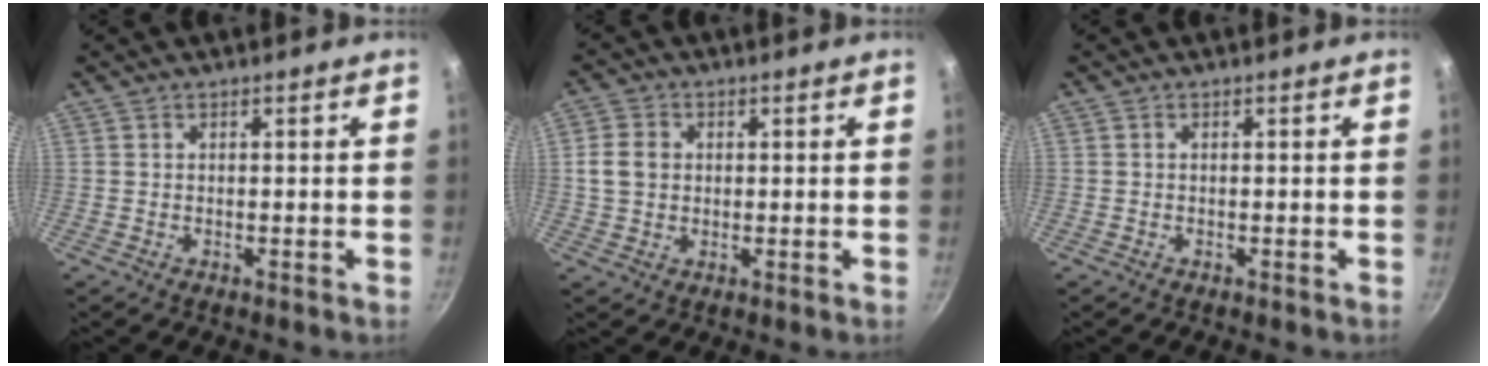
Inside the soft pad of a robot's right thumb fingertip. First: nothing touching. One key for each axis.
{"total": 5.1, "fx": 0.6, "fy": 4.3, "fz": 2.8, "tx": -0.040, "ty": 0.003, "tz": 0.006}
{"total": 0.0}